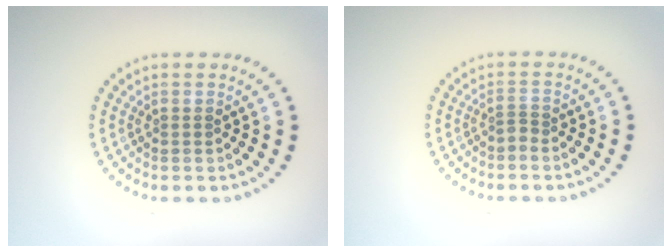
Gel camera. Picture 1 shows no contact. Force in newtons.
{"total": 0.8, "press": 0.5, "slide": 0.6}